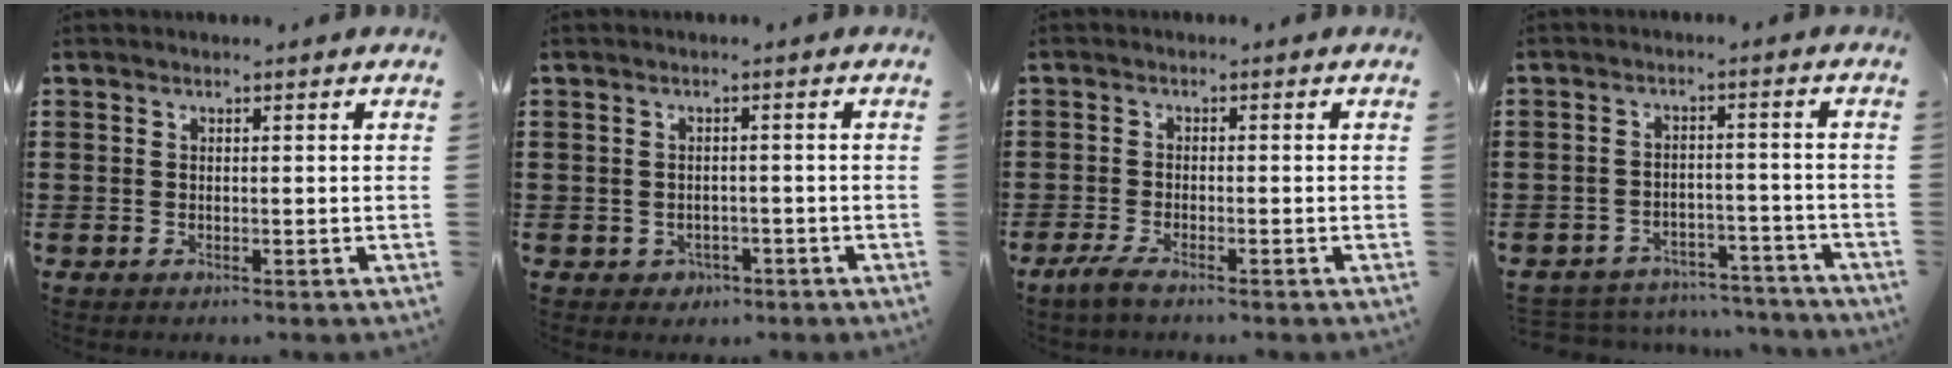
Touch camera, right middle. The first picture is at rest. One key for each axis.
{"total": 1.2, "fx": -0.7, "fy": 0.9, "fz": 0.2, "tx": -0.010, "ty": 0.001, "tz": -0.018}
{"total": 2.2, "fx": -1.6, "fy": 0.3, "fz": 1.5, "tx": -0.032, "ty": 0.000, "tz": -0.033}
{"total": 4.3, "fx": -4.2, "fy": 0.7, "fz": 0.0, "tx": -0.006, "ty": 0.007, "tz": -0.090}